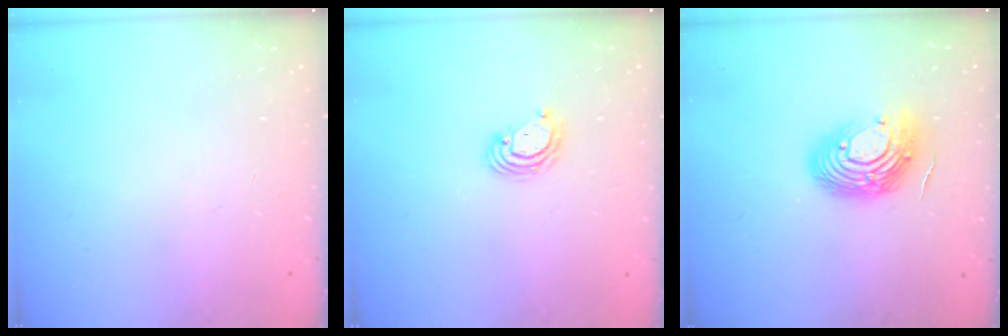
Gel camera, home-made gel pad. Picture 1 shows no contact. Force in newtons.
{"total": 3.9, "press": 3.9, "slide": 0.1}
{"total": 13.5, "press": 13.5, "slide": 1.3}